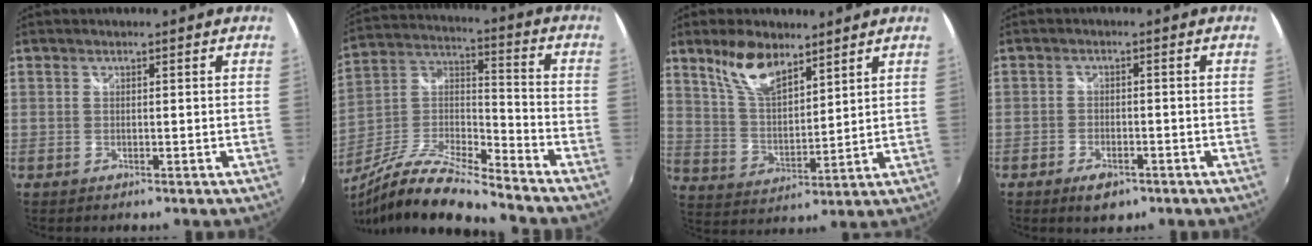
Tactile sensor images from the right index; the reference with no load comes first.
{"total": 16.4, "force": [-13.1, 2.5, 9.6], "torque": [-0.194, -0.007, -0.255]}
{"total": 10.4, "force": [7.2, 4.3, 6.1], "torque": [-0.113, 0.009, 0.145]}
{"total": 4.9, "force": [-3.2, 2.5, 2.7], "torque": [-0.067, -0.005, -0.050]}